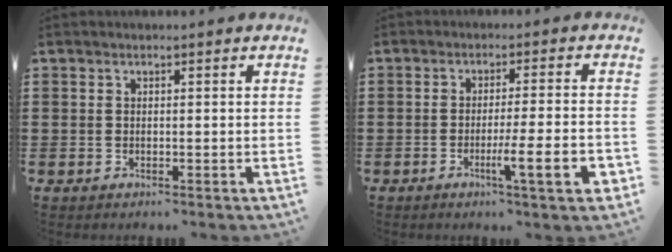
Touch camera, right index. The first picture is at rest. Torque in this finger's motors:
{"motor_torque": [0.27, -0.19, 0.32, 0.11]}